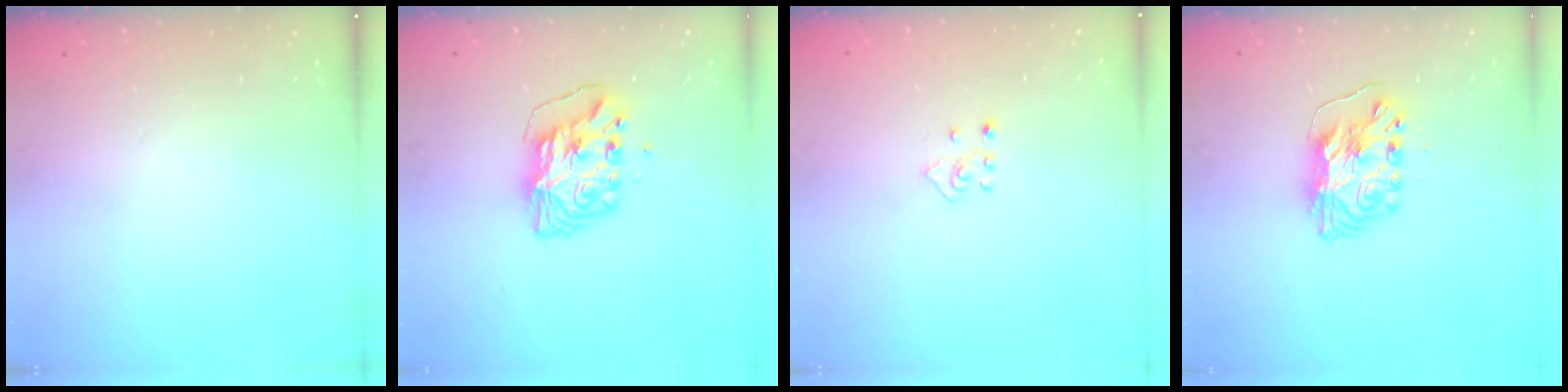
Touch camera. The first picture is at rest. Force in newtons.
{"total": 8.6, "press": 8.5, "slide": 1.1}
{"total": 2.3, "press": 2.3, "slide": 0.5}
{"total": 7.7, "press": 7.7, "slide": 0.8}